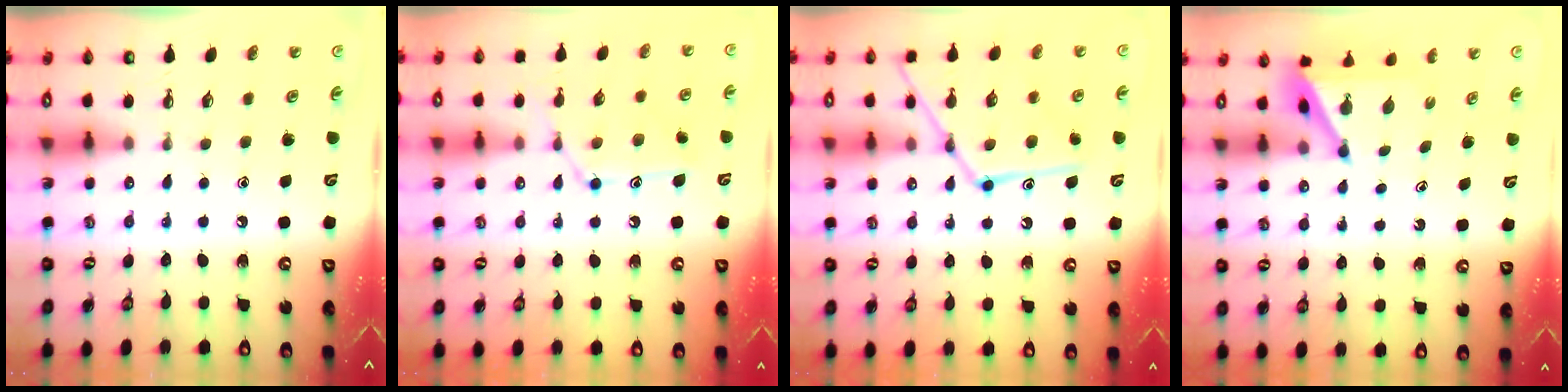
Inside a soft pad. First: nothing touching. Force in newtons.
{"total": 12.2, "press": 12.2, "slide": 0.9}
{"total": 14.2, "press": 14.1, "slide": 0.9}
{"total": 4.9, "press": 4.9, "slide": 0.1}